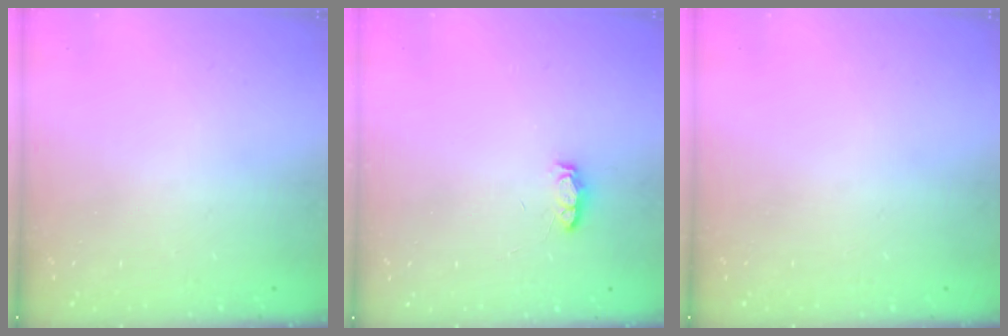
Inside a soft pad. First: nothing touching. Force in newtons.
{"total": 4.2, "press": 3.6, "slide": 2.1}
{"total": 0.0}